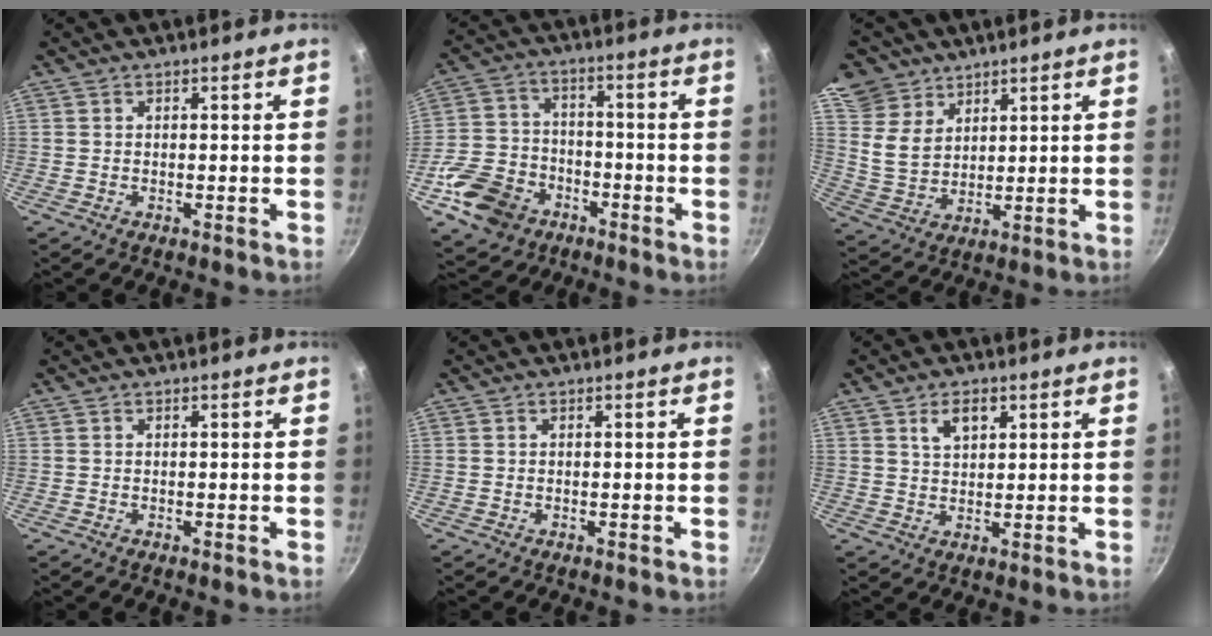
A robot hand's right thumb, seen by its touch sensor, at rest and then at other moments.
{"total": 13.6, "force": [-6.3, 10.1, 6.5], "torque": [-0.107, 0.041, -0.117]}
{"total": 9.4, "force": [6.2, 6.6, 2.5], "torque": [-0.022, -0.028, 0.122]}
{"total": 0.0}
{"total": 0.0}
{"total": 4.8, "force": [2.3, 2.7, 3.1], "torque": [-0.043, -0.008, 0.043]}